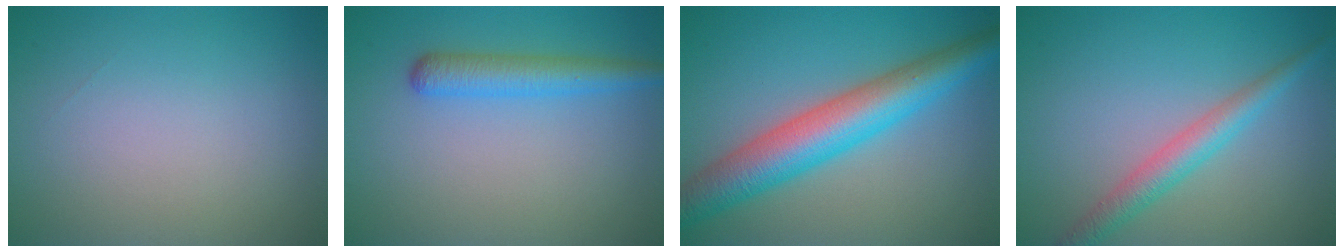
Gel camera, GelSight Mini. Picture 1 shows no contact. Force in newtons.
{"total": 3.2, "press": 3.2, "slide": 0.1}
{"total": 7.8, "press": 7.8, "slide": 0.2}
{"total": 3.0, "press": 3.0, "slide": 0.0}